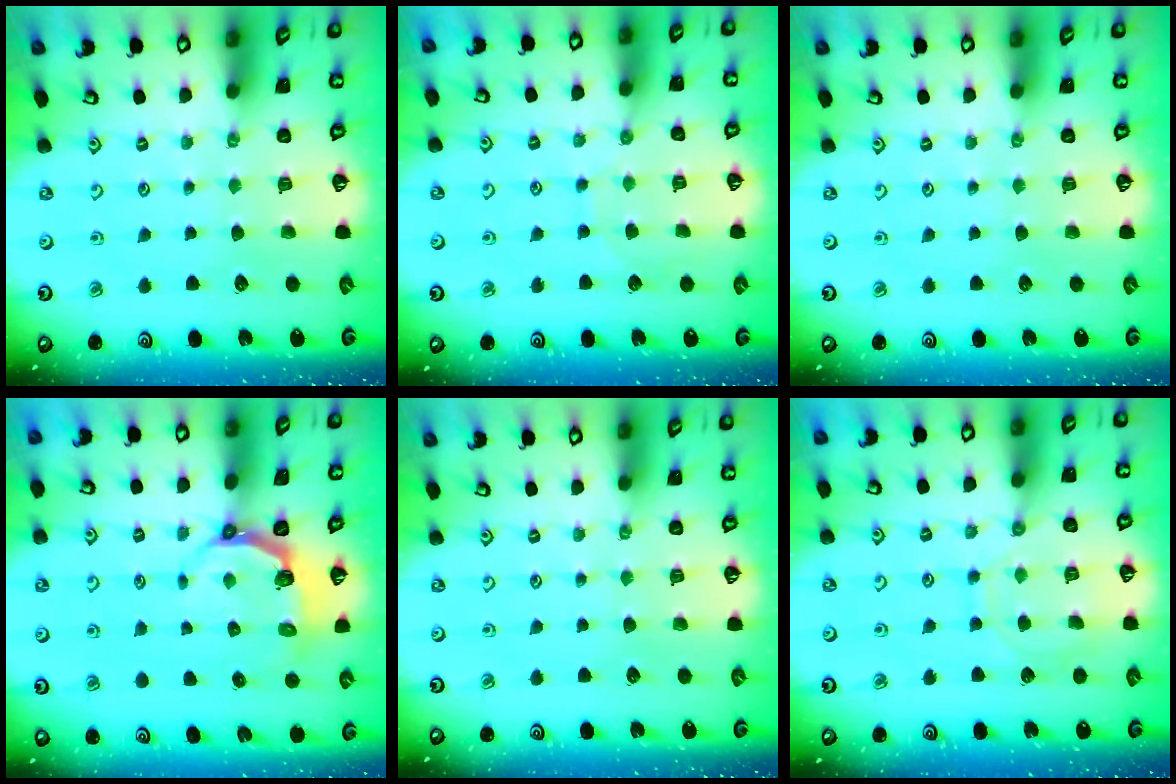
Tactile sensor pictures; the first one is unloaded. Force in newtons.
{"total": 6.4, "press": 6.3, "slide": 0.5}
{"total": 0.0}
{"total": 4.1, "press": 3.0, "slide": 2.9}
{"total": 0.0}
{"total": 9.0, "press": 9.0, "slide": 0.8}